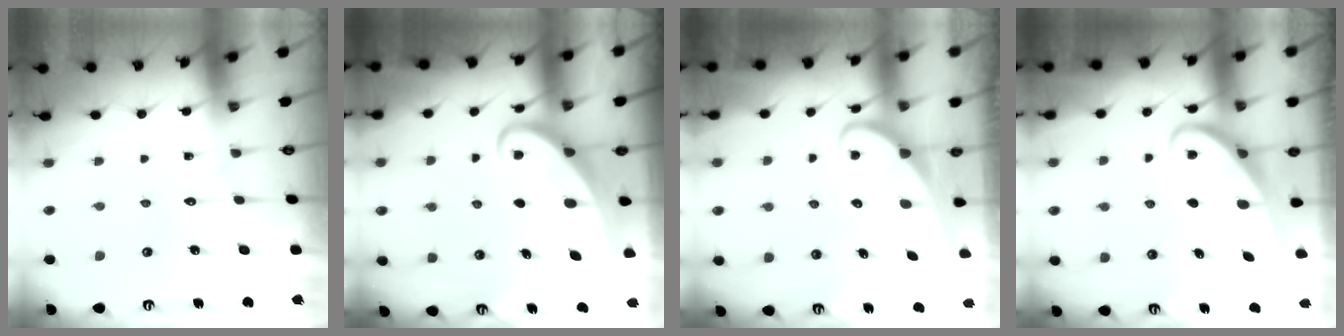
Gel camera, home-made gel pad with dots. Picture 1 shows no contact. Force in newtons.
{"total": 2.7, "press": 2.7, "slide": 0.3}
{"total": 2.3, "press": 2.3, "slide": 0.4}
{"total": 2.7, "press": 2.7, "slide": 0.3}